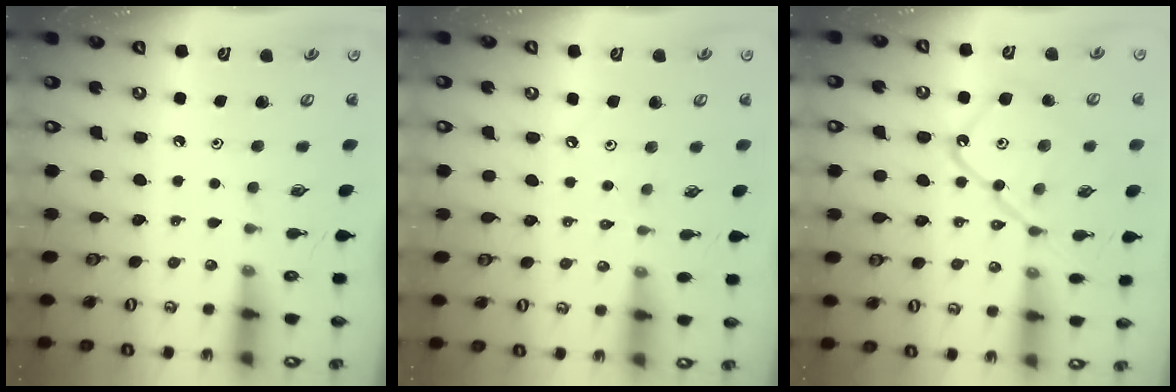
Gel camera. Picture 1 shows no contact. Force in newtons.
{"total": 3.0, "press": 3.0, "slide": 0.5}
{"total": 16.0, "press": 15.9, "slide": 1.6}